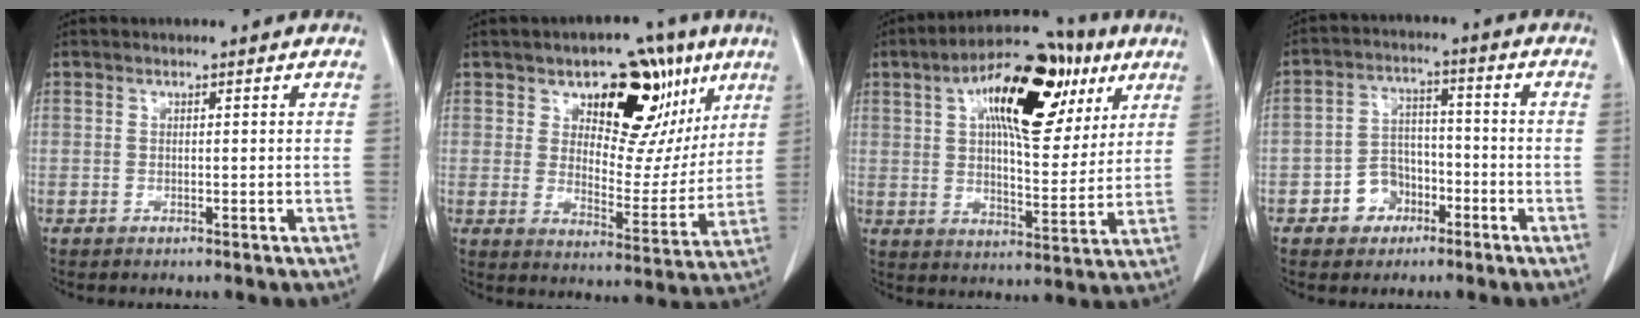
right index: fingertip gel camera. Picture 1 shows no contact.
{"total": 15.9, "force": [8.2, 8.8, 10.4], "torque": [-0.120, 0.012, 0.124]}
{"total": 19.5, "force": [8.6, 7.5, 15.8], "torque": [-0.249, 0.037, 0.135]}
{"total": 6.1, "force": [-2.9, 4.9, 2.1], "torque": [-0.038, 0.021, -0.043]}